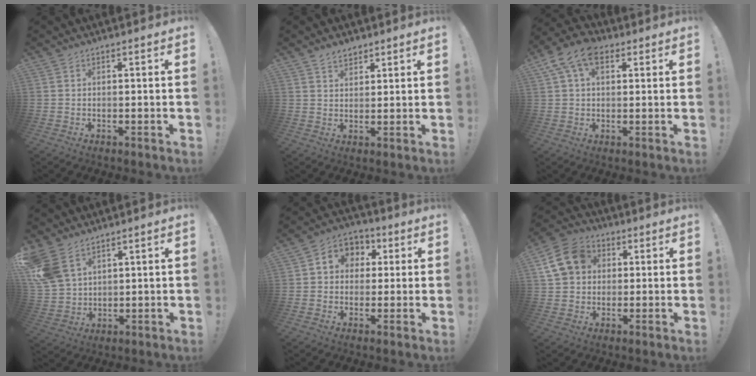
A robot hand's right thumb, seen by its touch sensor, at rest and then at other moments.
{"total": 4.1, "force": [3.4, 2.1, 1.1], "torque": [-0.011, -0.019, 0.061]}
{"total": 10.0, "force": [4.2, 6.2, 6.6], "torque": [-0.129, 0.002, 0.081]}
{"total": 10.1, "force": [6.3, 6.2, 4.9], "torque": [-0.109, -0.027, 0.129]}
{"total": 6.8, "force": [0.6, 6.1, 2.8], "torque": [-0.028, 0.003, 0.015]}
{"total": 13.9, "force": [3.7, 11.5, 7.0], "torque": [-0.110, 0.001, 0.079]}